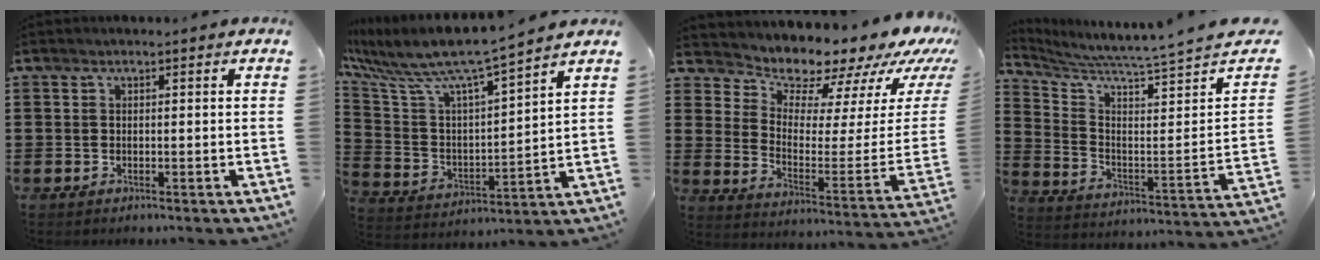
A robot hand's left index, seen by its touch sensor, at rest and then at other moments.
{"total": 8.1, "force": [7.2, 0.5, 3.6], "torque": [-0.107, -0.055, 0.117]}
{"total": 8.3, "force": [7.8, 2.3, 1.3], "torque": [-0.041, -0.092, 0.127]}
{"total": 5.1, "force": [4.5, -1.7, 1.6], "torque": [-0.053, -0.064, 0.068]}